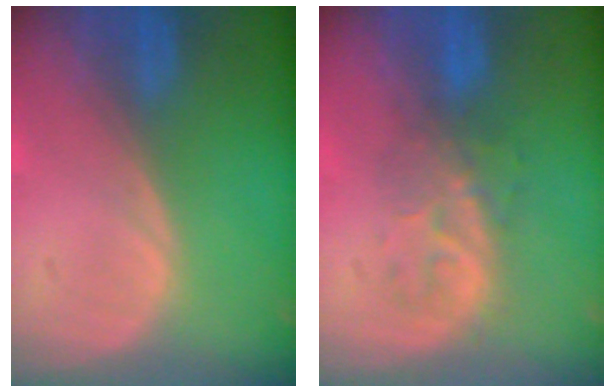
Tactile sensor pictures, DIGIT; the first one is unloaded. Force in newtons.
{"total": 4.9, "press": 4.9, "slide": 0.8}